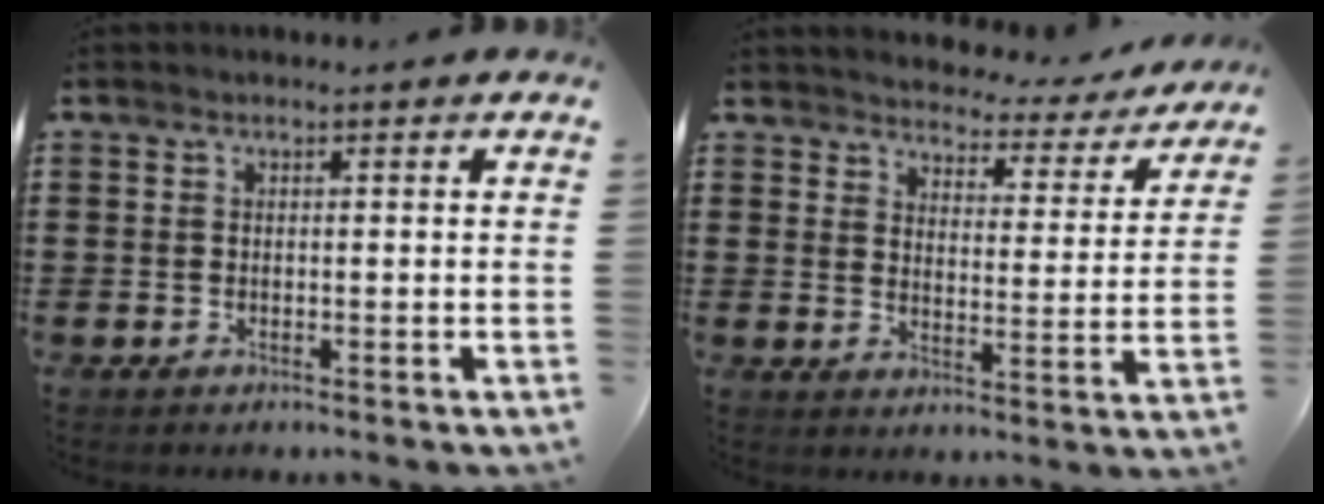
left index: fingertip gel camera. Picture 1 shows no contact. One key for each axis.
{"total": 3.2, "fx": 3.2, "fy": 0.4, "fz": 0.1, "tx": -0.017, "ty": -0.033, "tz": 0.045}